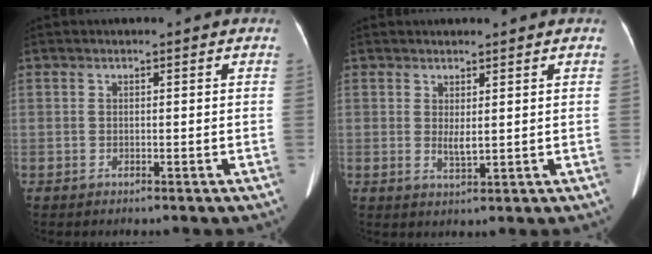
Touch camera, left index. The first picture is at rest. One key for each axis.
{"total": 2.3, "fx": 0.9, "fy": 0.4, "fz": 2.1, "tx": -0.043, "ty": -0.001, "tz": 0.022}